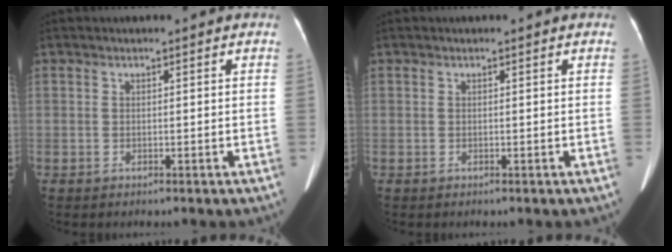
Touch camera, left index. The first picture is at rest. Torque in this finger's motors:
{"motor_torque": [0.00, 0.00, 0.00, 0.00]}